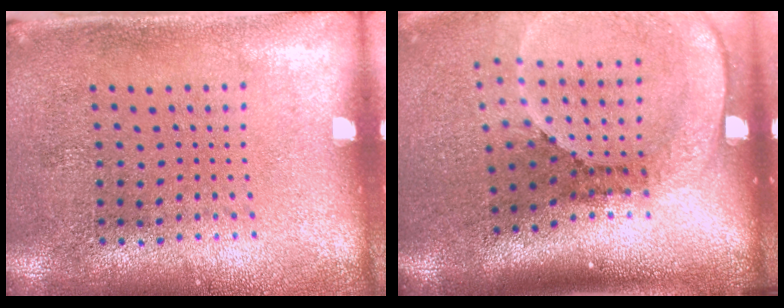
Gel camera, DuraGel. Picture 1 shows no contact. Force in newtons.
{"total": 2.6, "press": 1.7, "slide": 1.9}